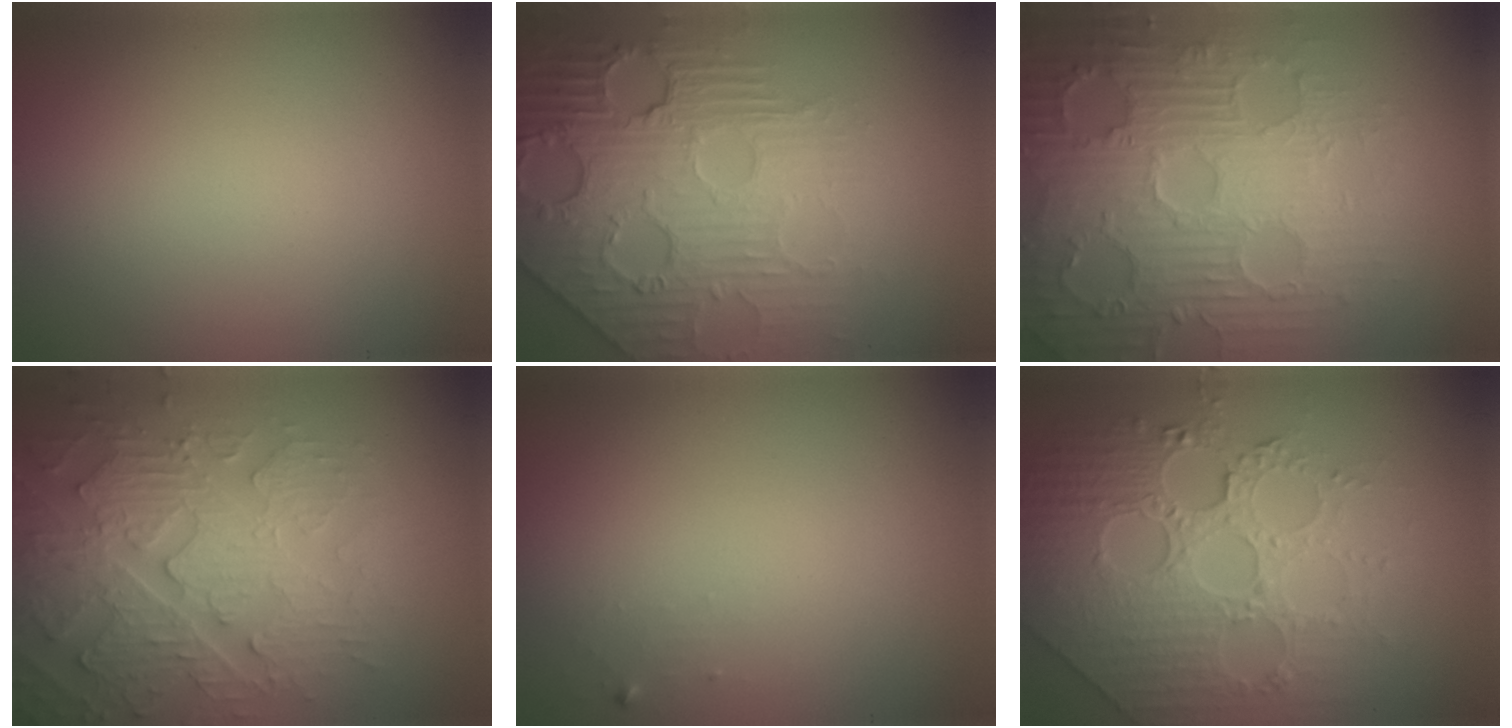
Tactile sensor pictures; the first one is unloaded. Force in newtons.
{"total": 8.2, "press": 5.8, "slide": 5.9}
{"total": 8.4, "press": 6.4, "slide": 5.5}
{"total": 6.8, "press": 5.8, "slide": 3.6}
{"total": 0.6, "press": 0.6, "slide": 0.1}
{"total": 8.1, "press": 6.0, "slide": 5.5}